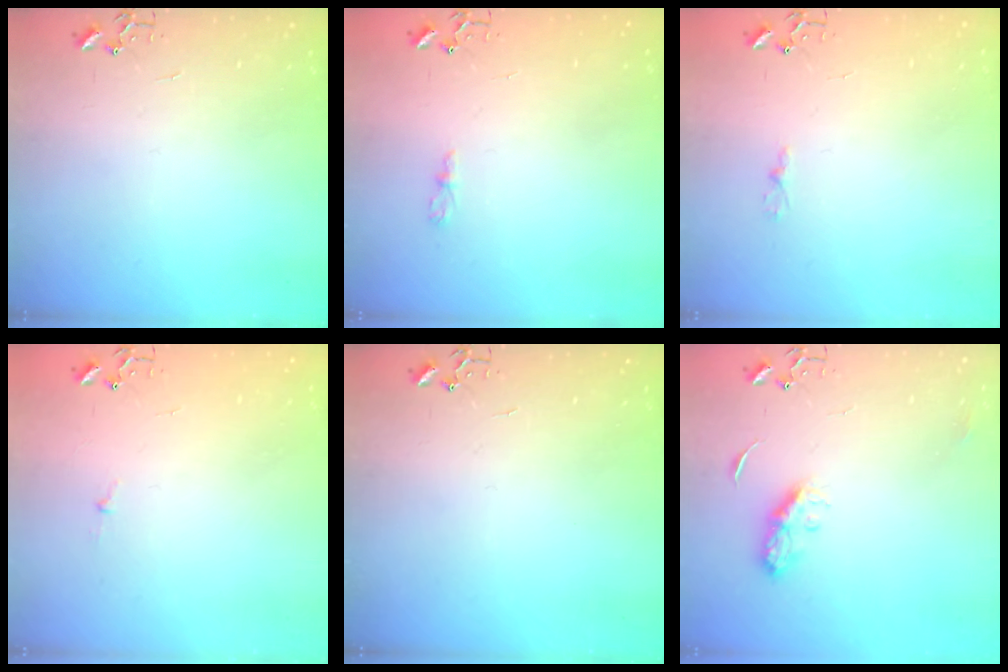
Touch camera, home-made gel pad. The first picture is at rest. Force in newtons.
{"total": 3.5, "press": 3.5, "slide": 0.5}
{"total": 3.1, "press": 3.1, "slide": 0.3}
{"total": 2.7, "press": 2.7, "slide": 0.3}
{"total": 0.0}
{"total": 7.2, "press": 7.2, "slide": 0.3}